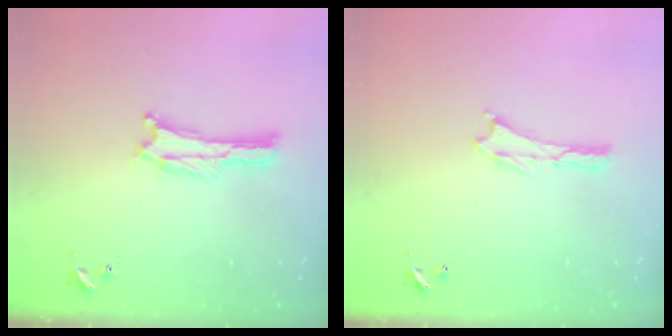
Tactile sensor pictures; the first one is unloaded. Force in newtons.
{"total": 0.0}